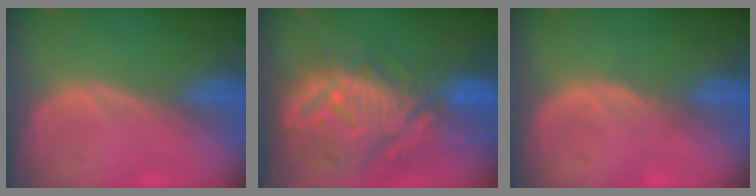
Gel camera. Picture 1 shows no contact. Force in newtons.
{"total": 12.1, "press": 11.0, "slide": 5.2}
{"total": 0.9, "press": 0.9, "slide": 0.2}